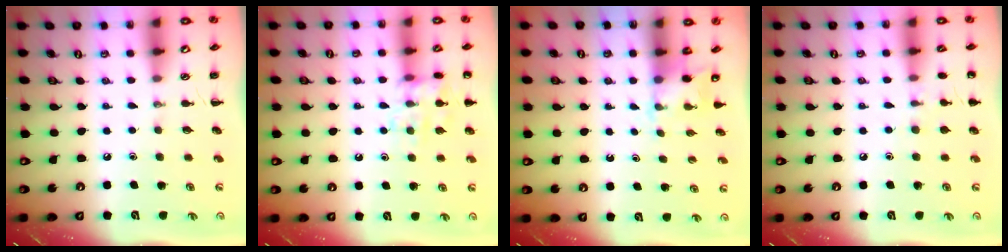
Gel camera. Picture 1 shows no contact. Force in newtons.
{"total": 12.5, "press": 12.5, "slide": 0.7}
{"total": 4.3, "press": 4.2, "slide": 0.8}
{"total": 6.5, "press": 6.3, "slide": 1.7}